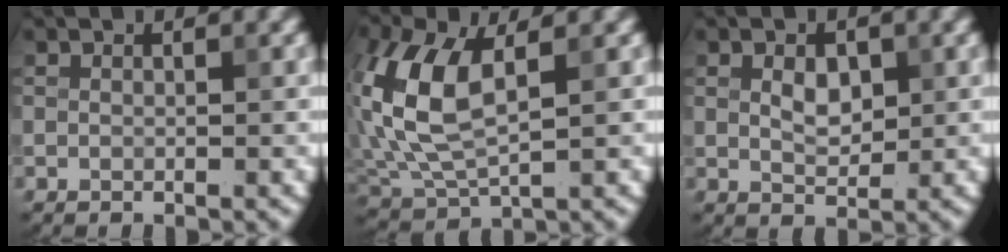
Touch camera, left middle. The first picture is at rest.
{"total": 8.5, "force": [1.4, 4.5, 7.0], "torque": [-0.175, 0.006, 0.024]}
{"total": 2.3, "force": [0.6, 1.5, 1.7], "torque": [-0.030, -0.001, 0.011]}